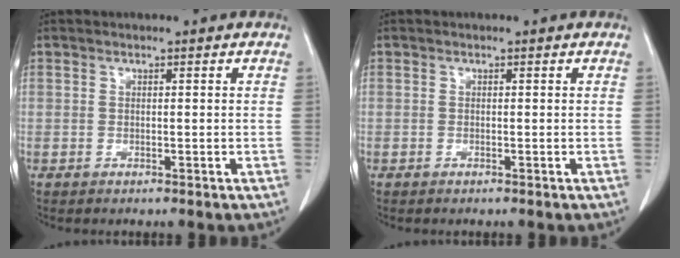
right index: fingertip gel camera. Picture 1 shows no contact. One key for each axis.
{"total": 0.0}